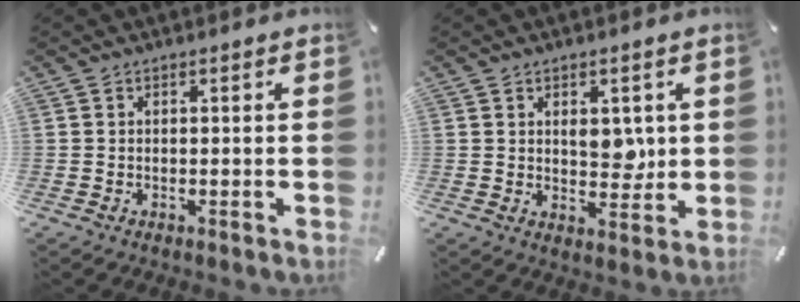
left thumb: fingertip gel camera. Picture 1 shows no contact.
{"total": 5.9, "force": [1.3, 4.0, 4.2], "torque": [-0.037, -0.012, 0.016]}